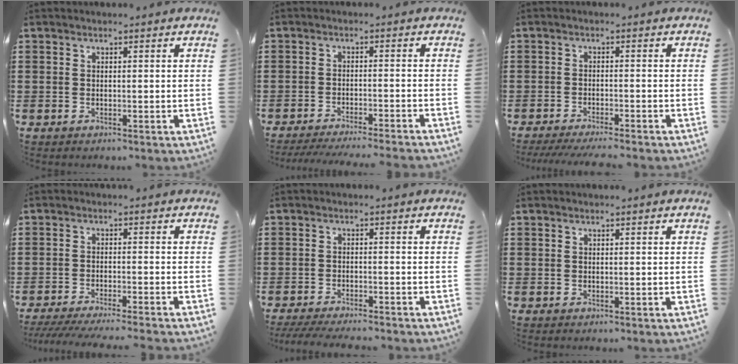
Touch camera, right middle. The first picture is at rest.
{"total": 3.2, "force": [-3.1, -0.4, 1.0], "torque": [-0.016, -0.004, -0.060]}
{"total": 2.8, "force": [-2.5, -0.2, 1.0], "torque": [-0.016, -0.002, -0.050]}
{"total": 3.4, "force": [-3.1, -0.3, 1.3], "torque": [-0.027, -0.009, -0.063]}
{"total": 3.2, "force": [-3.1, 0.0, 0.9], "torque": [-0.021, -0.003, -0.065]}
{"total": 0.0}